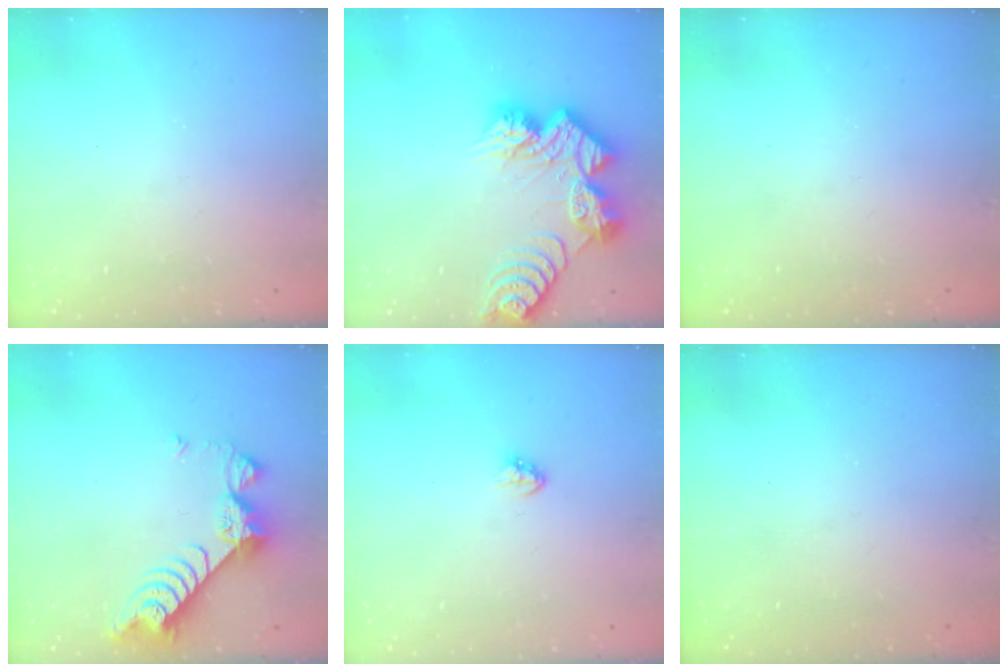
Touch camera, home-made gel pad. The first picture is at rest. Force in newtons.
{"total": 15.9, "press": 15.8, "slide": 1.3}
{"total": 0.0}
{"total": 9.1, "press": 9.1, "slide": 0.6}
{"total": 3.4, "press": 3.4, "slide": 0.3}
{"total": 0.0}